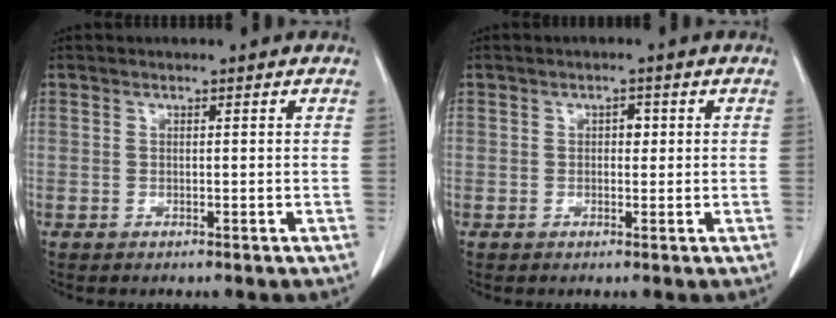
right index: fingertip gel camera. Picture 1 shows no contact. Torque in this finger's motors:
{"motor_torque": [0.21, 0.04, 0.01, 0.00]}